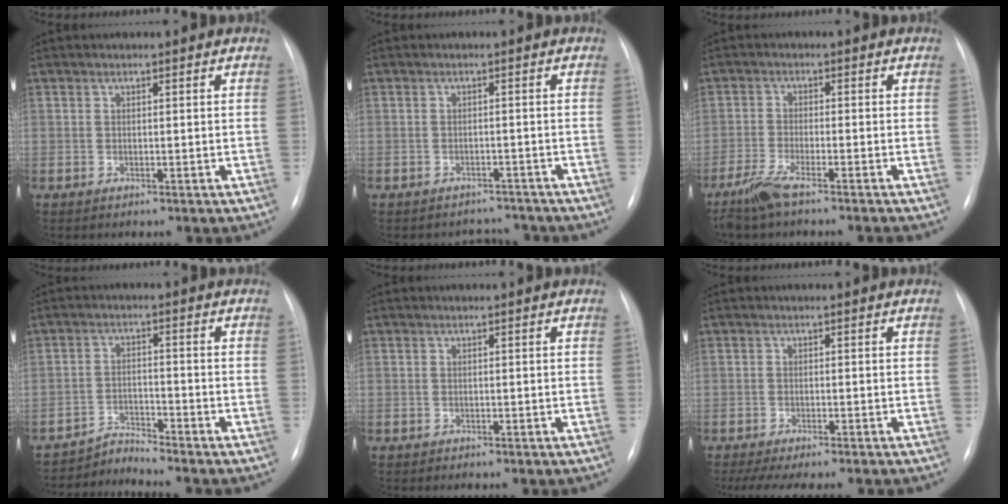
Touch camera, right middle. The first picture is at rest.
{"total": 3.9, "force": [-3.5, 1.4, -0.7], "torque": [0.010, 0.011, -0.046]}
{"total": 5.1, "force": [-4.1, -0.1, 3.1], "torque": [-0.068, -0.015, -0.081]}
{"total": 3.8, "force": [-3.3, -1.3, -1.3], "torque": [0.025, -0.011, -0.055]}
{"total": 0.0}
{"total": 8.5, "force": [-7.1, 1.2, 4.5], "torque": [-0.059, -0.004, -0.102]}